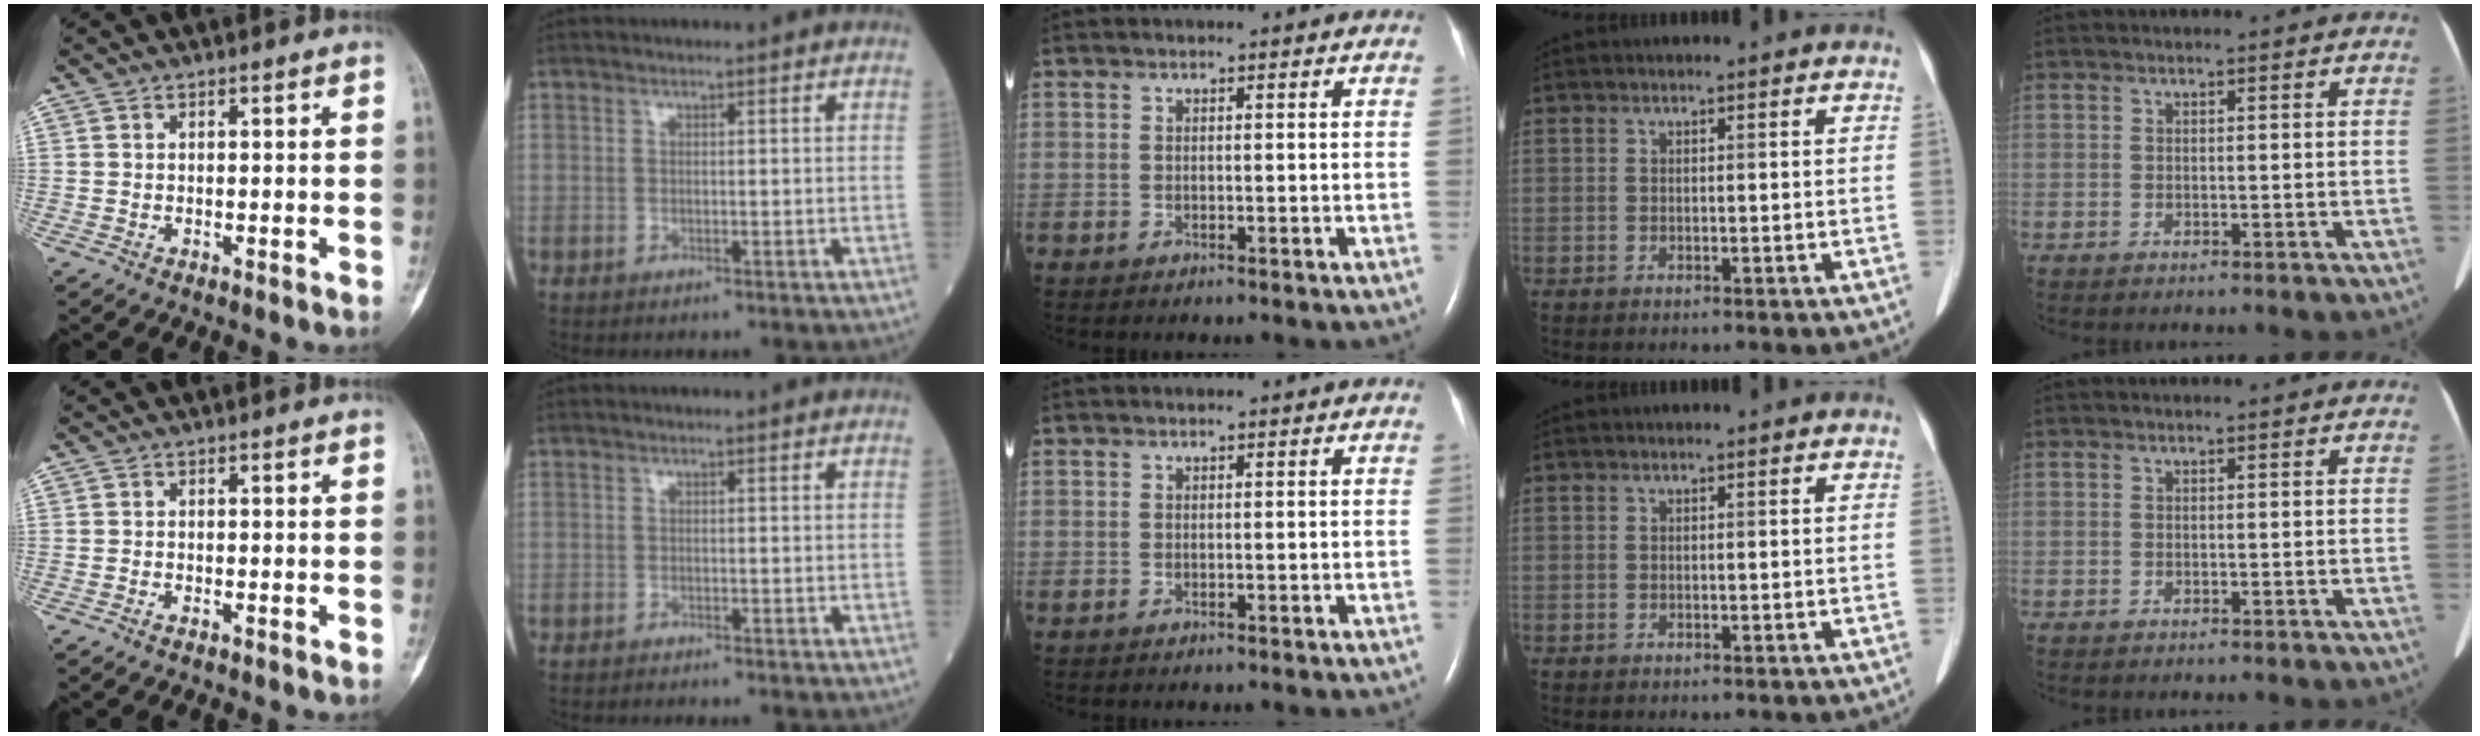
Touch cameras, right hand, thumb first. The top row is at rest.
{"thumb": {"total": 0.5, "force": [-0.5, 0.1, 0.2], "torque": [-0.009, 0.003, -0.009]}, "index": {"total": 0.8, "force": [-0.8, -0.1, 0.1], "torque": [-0.005, -0.001, -0.015]}}